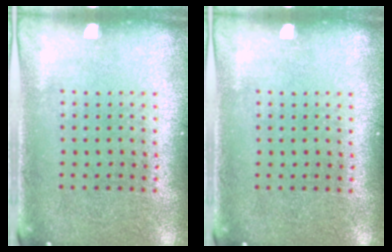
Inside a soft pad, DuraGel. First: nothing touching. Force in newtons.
{"total": 0.0}